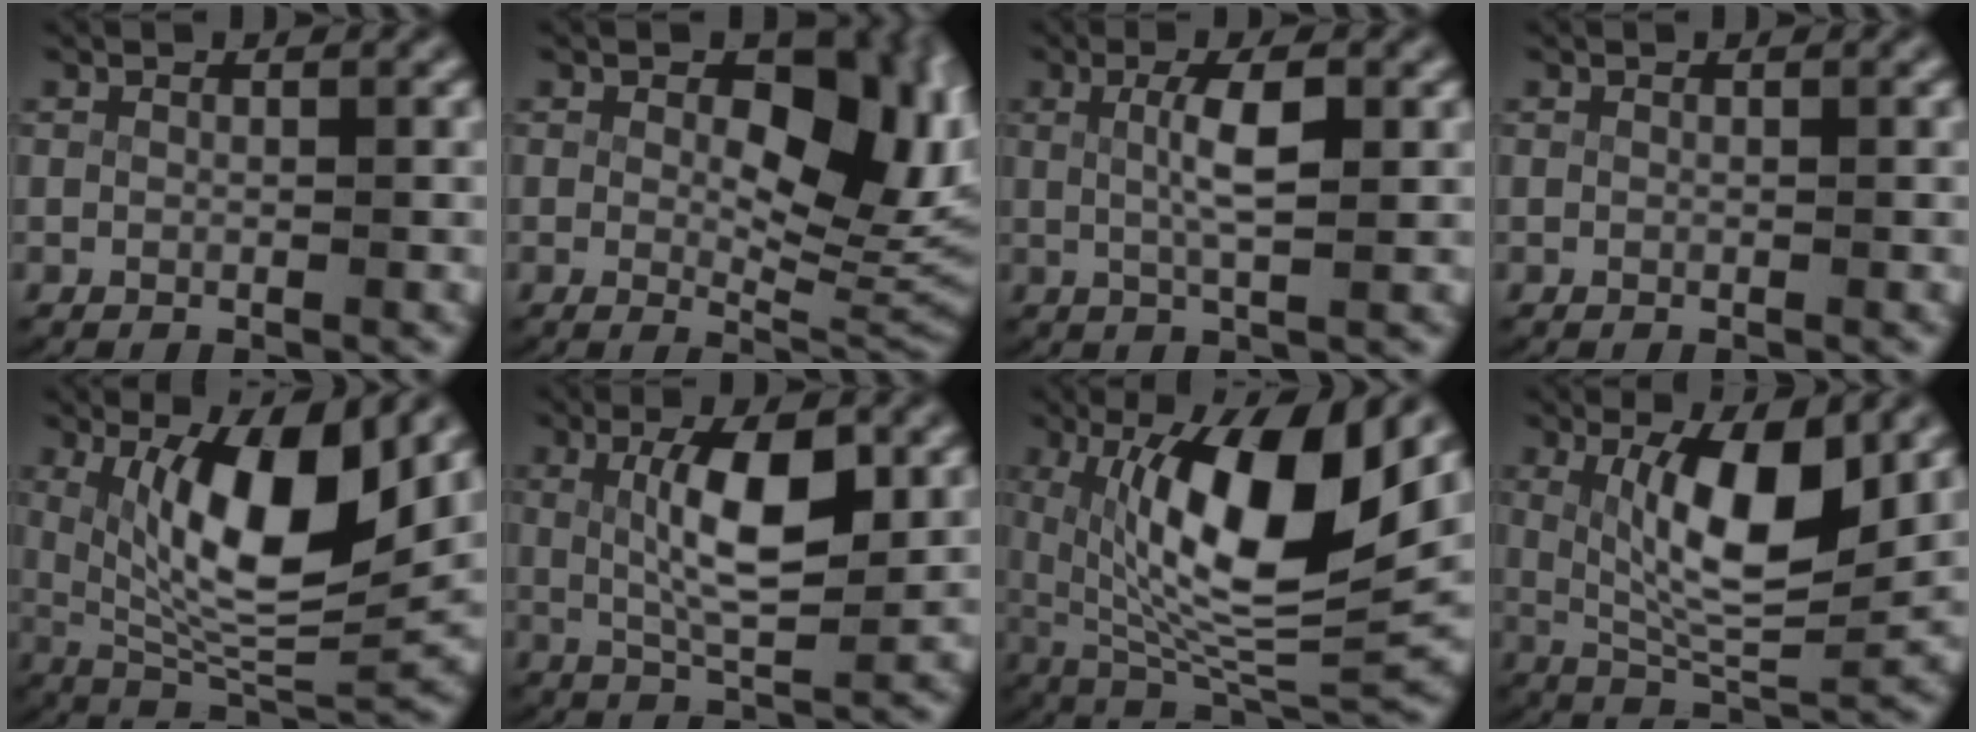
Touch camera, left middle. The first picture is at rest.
{"total": 9.4, "force": [1.7, 4.9, 7.8], "torque": [-0.094, -0.025, 0.029]}
{"total": 3.6, "force": [0.6, 0.5, 3.5], "torque": [-0.070, -0.008, 0.017]}
{"total": 0.0}
{"total": 11.5, "force": [2.8, 5.3, 9.8], "torque": [-0.185, -0.022, 0.059]}
{"total": 6.2, "force": [0.9, 1.6, 5.9], "torque": [-0.102, -0.012, 0.024]}
{"total": 13.4, "force": [1.2, 5.9, 11.9], "torque": [-0.206, -0.023, 0.041]}
{"total": 8.3, "force": [2.1, 3.1, 7.4], "torque": [-0.140, -0.019, 0.048]}